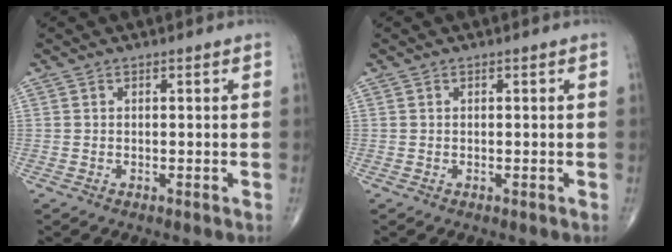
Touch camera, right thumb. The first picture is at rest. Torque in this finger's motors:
{"motor_torque": [0.08, 0.09, -0.05, -0.03, 0.01]}